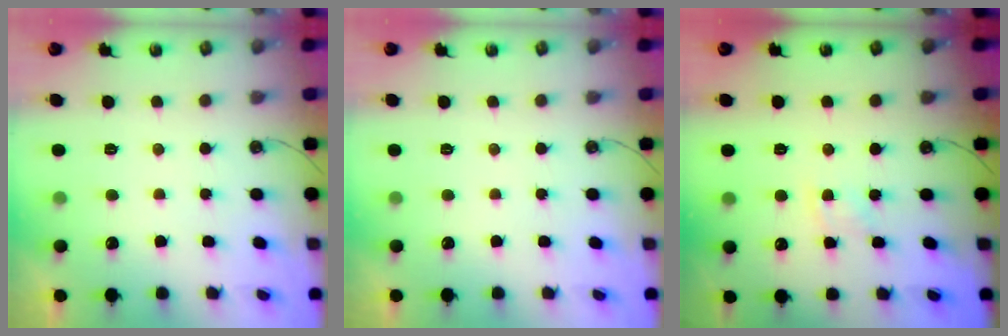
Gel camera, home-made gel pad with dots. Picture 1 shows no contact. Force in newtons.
{"total": 0.0}
{"total": 4.9, "press": 4.9, "slide": 0.6}